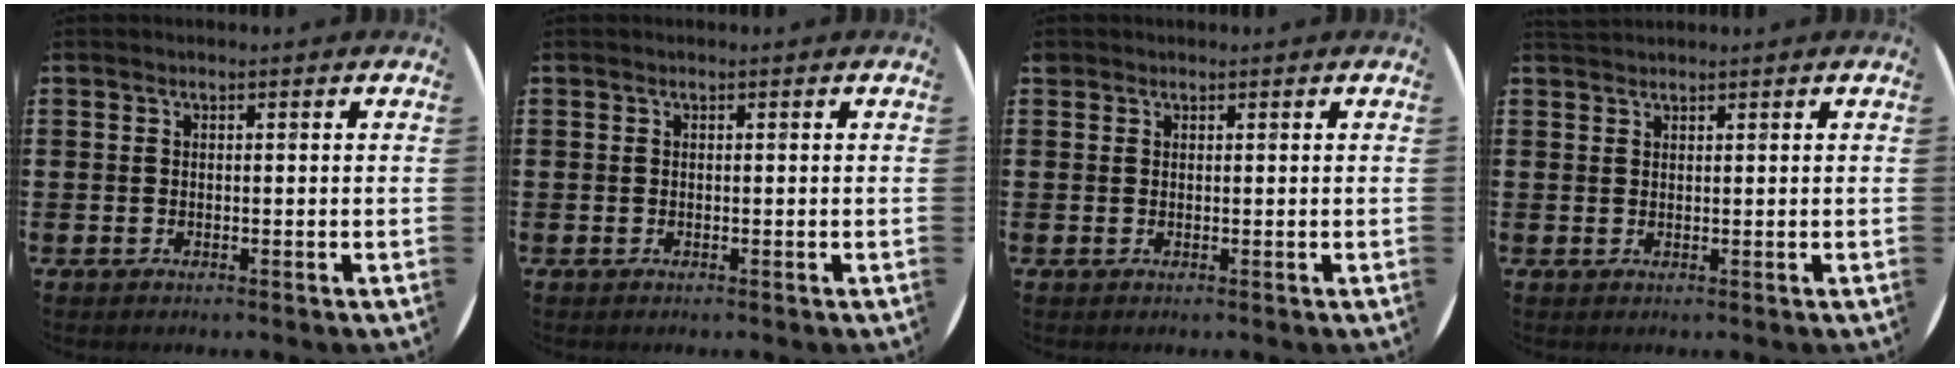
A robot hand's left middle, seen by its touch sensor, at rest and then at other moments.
{"total": 0.0}
{"total": 0.5, "force": [0.5, 0.2, -0.2], "torque": [0.004, 0.004, 0.008]}
{"total": 1.1, "force": [1.1, 0.2, -0.1], "torque": [0.001, 0.001, 0.021]}